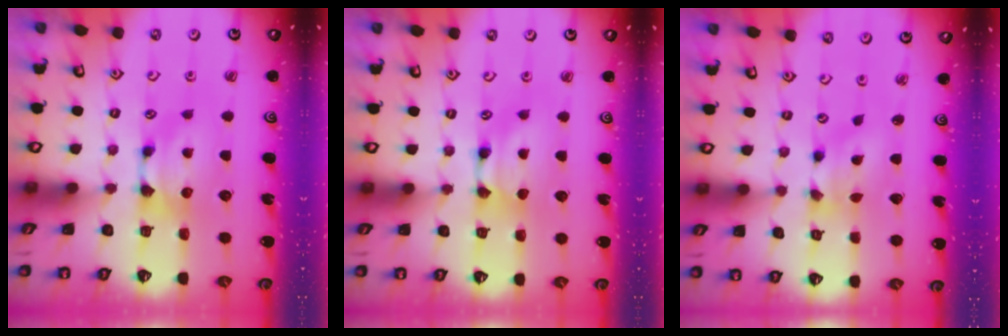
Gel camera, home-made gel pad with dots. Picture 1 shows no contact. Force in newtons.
{"total": 1.8, "press": 1.8, "slide": 0.1}
{"total": 2.2, "press": 1.7, "slide": 1.4}